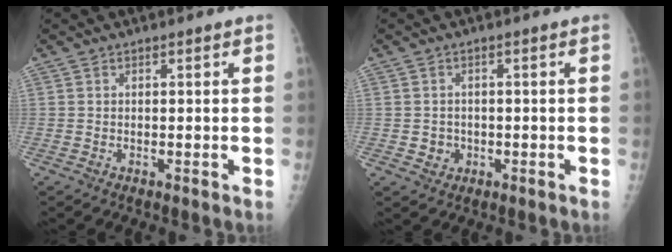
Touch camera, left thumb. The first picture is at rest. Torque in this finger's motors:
{"motor_torque": [-0.03, 0.03, 0.03, -0.04, 0.00]}